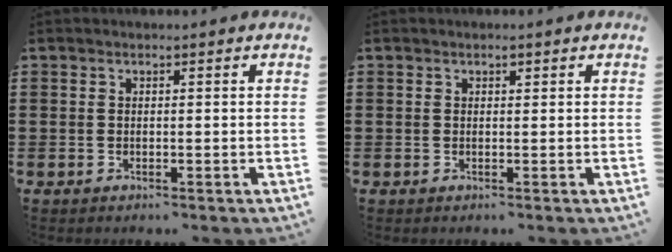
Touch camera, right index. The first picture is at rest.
{"total": 0.7, "force": [0.4, 0.4, 0.4], "torque": [-0.008, 0.002, 0.008]}